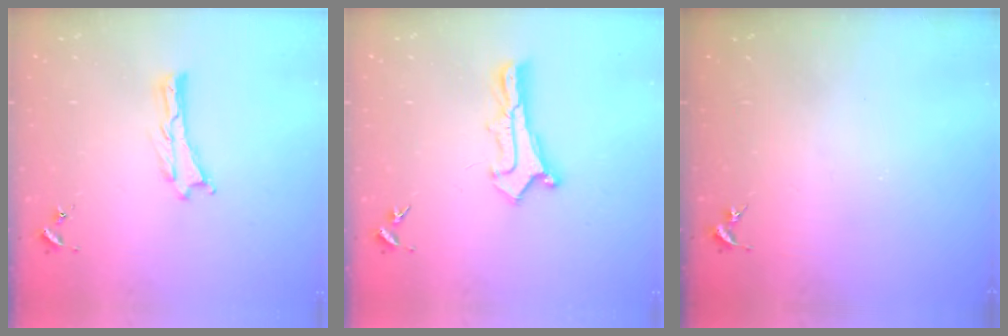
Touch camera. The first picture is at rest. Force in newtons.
{"total": 1.1, "press": 1.1, "slide": 0.1}
{"total": 0.0}